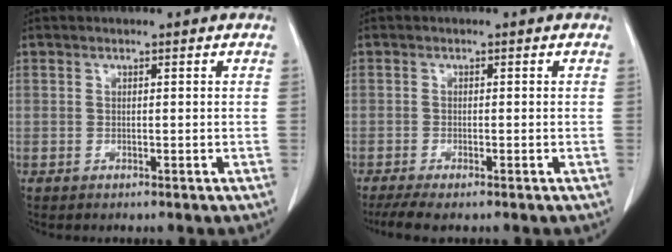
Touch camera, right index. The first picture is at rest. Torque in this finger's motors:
{"motor_torque": [0.26, -0.23, 0.03, 0.03]}